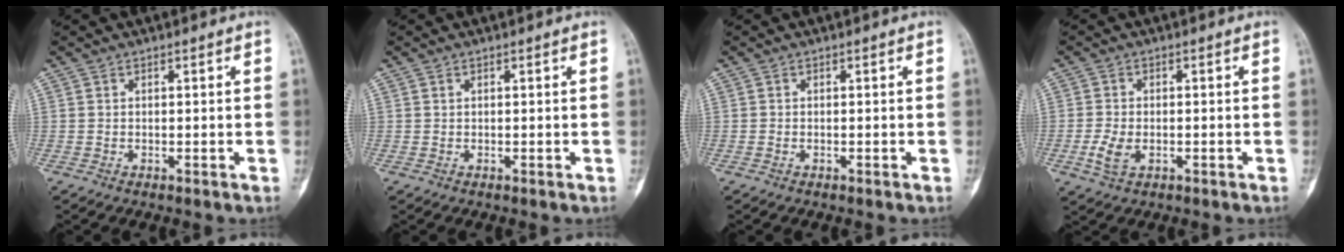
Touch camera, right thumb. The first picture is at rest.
{"total": 0.0}
{"total": 0.0}
{"total": 4.3, "force": [-1.2, 2.6, 3.2], "torque": [-0.072, 0.002, -0.021]}